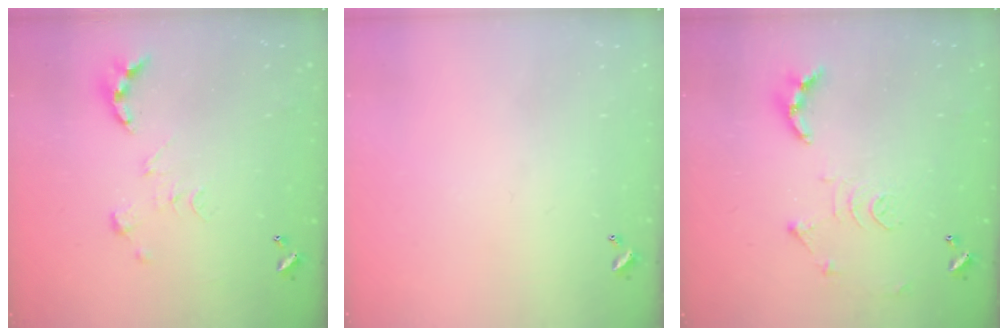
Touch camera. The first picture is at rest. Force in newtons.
{"total": 0.0}
{"total": 12.0, "press": 11.9, "slide": 1.3}